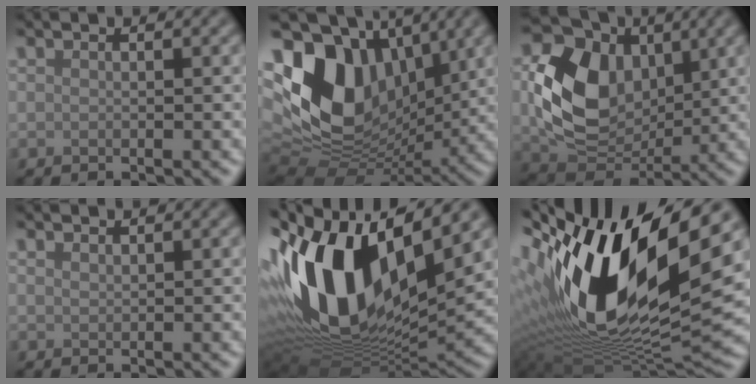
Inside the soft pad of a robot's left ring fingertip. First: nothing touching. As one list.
[{"total": 14.6, "force": [3.5, 10.0, 10.1], "torque": [-0.204, 0.008, 0.064]}, {"total": 10.0, "force": [1.2, 7.3, 6.8], "torque": [-0.142, -0.005, 0.021]}, {"total": 0.7, "force": [0.6, 0.2, 0.2], "torque": [-0.005, 0.000, 0.015]}, {"total": 16.3, "force": [2.9, 8.7, 13.5], "torque": [-0.278, -0.003, 0.045]}, {"total": 18.7, "force": [4.3, 8.5, 16.1], "torque": [-0.329, -0.011, 0.083]}]